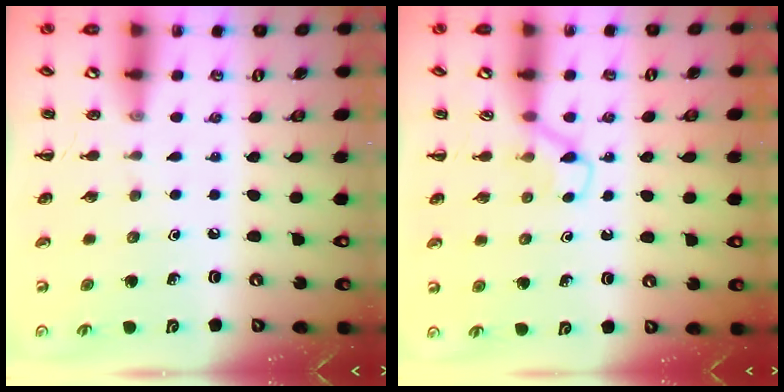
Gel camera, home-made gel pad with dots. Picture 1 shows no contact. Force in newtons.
{"total": 3.5, "press": 3.3, "slide": 1.2}